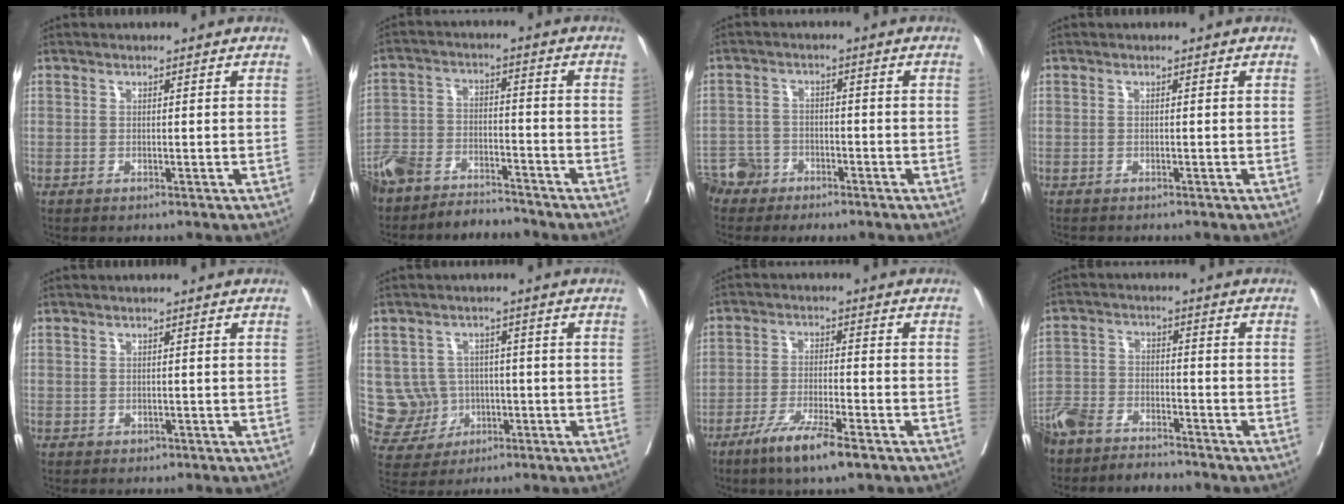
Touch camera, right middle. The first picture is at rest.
{"total": 12.2, "force": [-10.8, 4.3, 3.6], "torque": [-0.068, 0.011, -0.185]}
{"total": 3.9, "force": [-3.2, 2.2, -0.5], "torque": [0.011, 0.005, -0.063]}
{"total": 1.3, "force": [-1.2, 0.4, 0.4], "torque": [-0.010, -0.004, -0.018]}
{"total": 0.6, "force": [-0.1, 0.5, 0.2], "torque": [-0.004, 0.000, 0.002]}
{"total": 6.7, "force": [-0.2, 6.7, 1.0], "torque": [-0.019, 0.012, 0.009]}
{"total": 7.8, "force": [-5.1, 0.7, 5.9], "torque": [-0.112, -0.015, -0.089]}
{"total": 10.4, "force": [-9.1, 3.6, 3.4], "torque": [-0.065, -0.002, -0.158]}